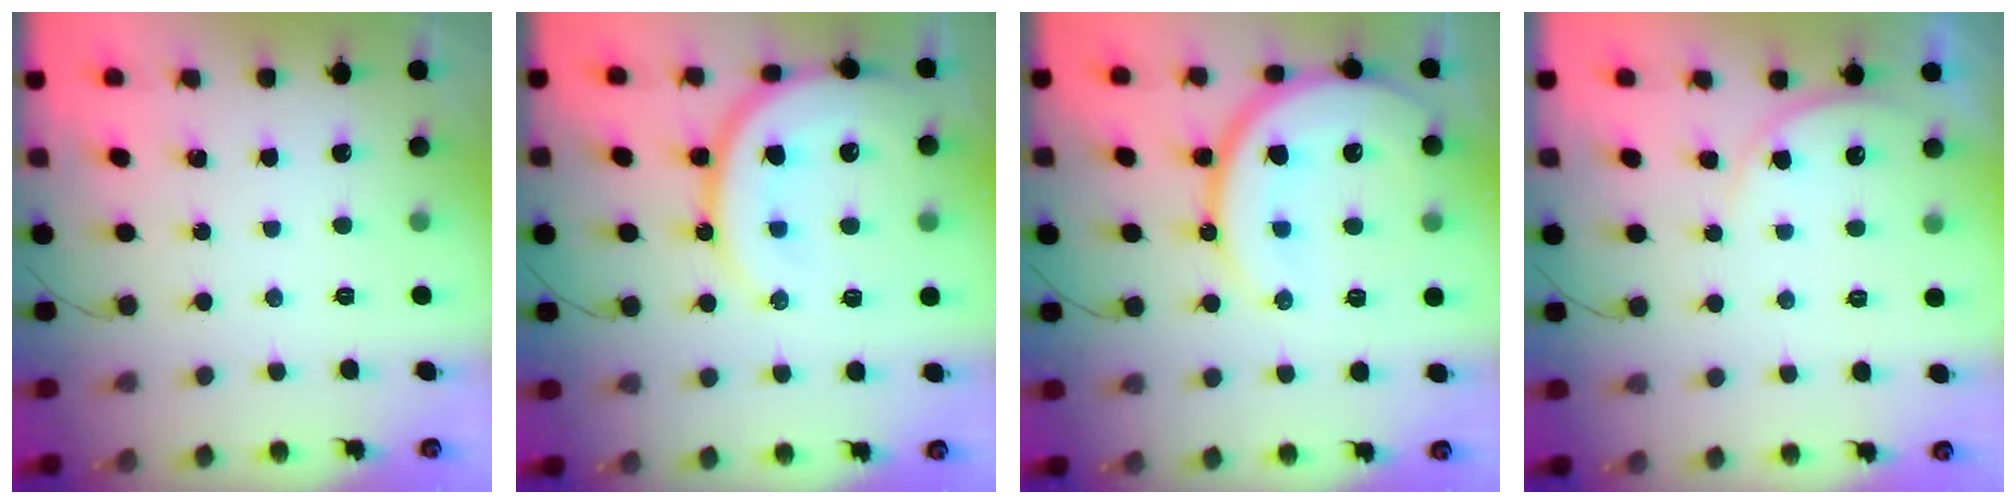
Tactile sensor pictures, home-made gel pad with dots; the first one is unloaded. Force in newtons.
{"total": 17.8, "press": 17.7, "slide": 1.5}
{"total": 18.2, "press": 18.1, "slide": 2.0}
{"total": 4.7, "press": 4.6, "slide": 0.6}